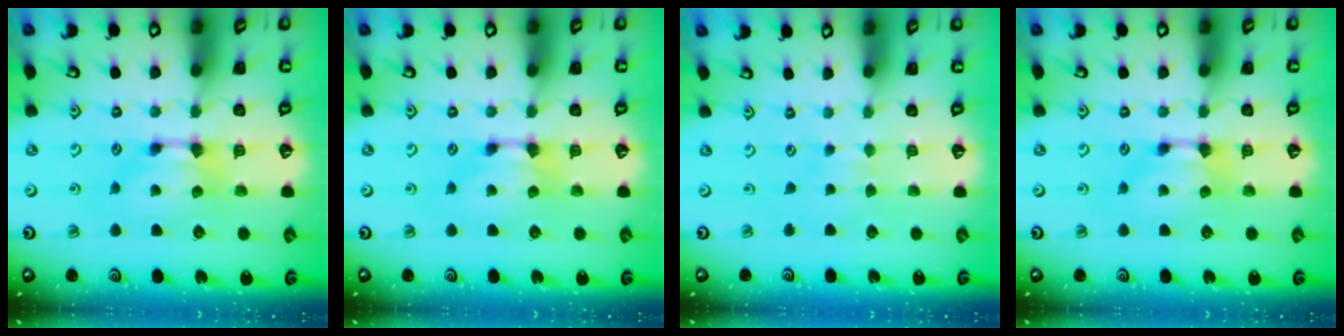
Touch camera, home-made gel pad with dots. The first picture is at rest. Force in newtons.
{"total": 0.0}
{"total": 2.6, "press": 2.6, "slide": 0.4}
{"total": 0.0}